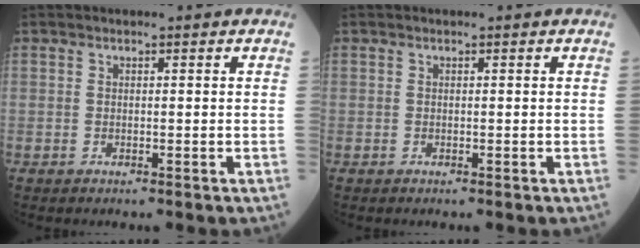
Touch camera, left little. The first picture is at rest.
{"total": 0.0}